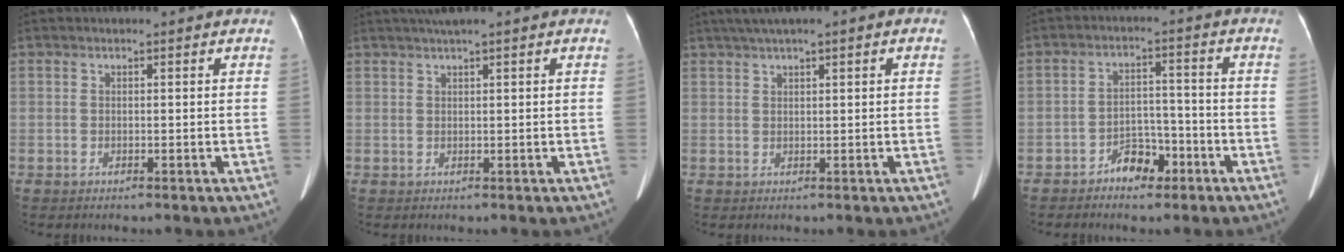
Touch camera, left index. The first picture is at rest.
{"total": 2.6, "force": [1.8, -0.4, 1.8], "torque": [-0.036, 0.017, 0.038]}
{"total": 5.6, "force": [3.3, 0.5, 4.4], "torque": [-0.077, 0.032, 0.052]}
{"total": 4.8, "force": [-3.0, 2.6, 2.7], "torque": [-0.039, 0.014, -0.049]}